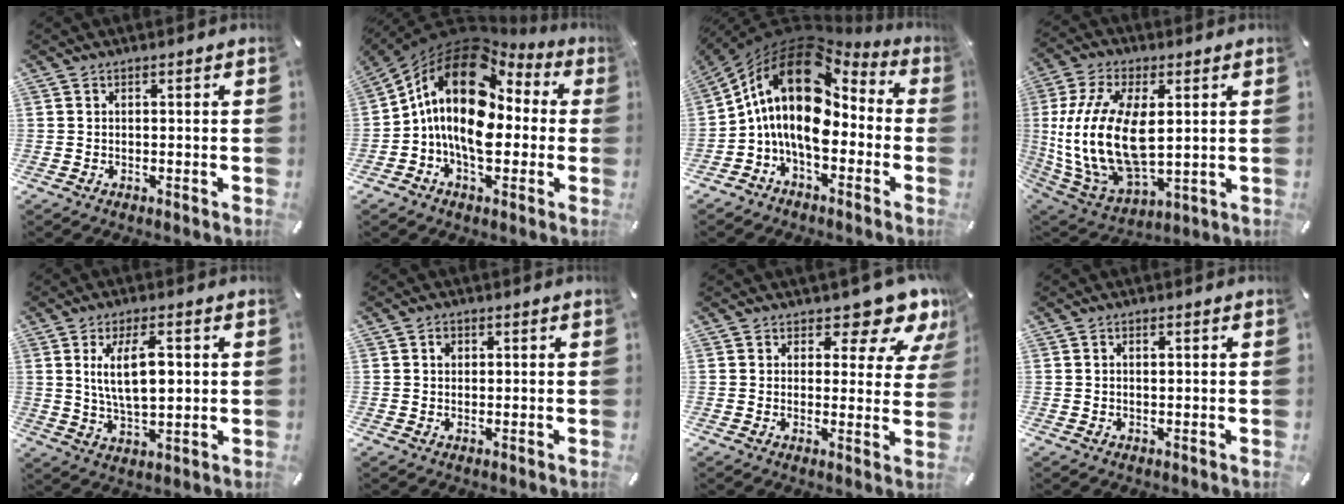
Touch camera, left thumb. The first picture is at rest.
{"total": 19.1, "force": [1.4, 12.4, 14.5], "torque": [-0.285, -0.001, 0.019]}
{"total": 18.6, "force": [0.4, 11.4, 14.6], "torque": [-0.297, 0.000, 0.000]}
{"total": 18.8, "force": [1.7, 10.8, 15.3], "torque": [-0.346, -0.010, 0.033]}
{"total": 10.4, "force": [2.3, 4.6, 9.1], "torque": [-0.167, -0.004, 0.031]}
{"total": 1.6, "force": [0.5, 1.4, 0.7], "torque": [0.000, 0.000, 0.004]}
{"total": 10.1, "force": [7.3, 4.3, 5.5], "torque": [-0.058, -0.062, 0.121]}
{"total": 1.0, "force": [0.3, 0.5, 0.8], "torque": [-0.017, 0.003, 0.004]}